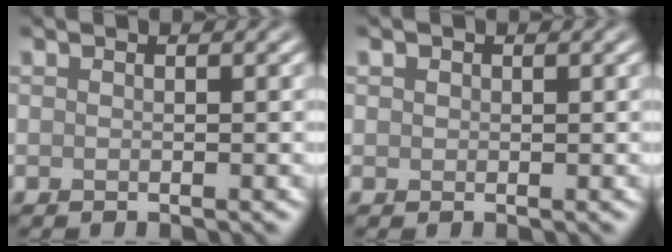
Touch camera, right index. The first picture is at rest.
{"total": 0.8, "force": [0.2, 0.7, 0.2], "torque": [0.000, -0.001, 0.004]}